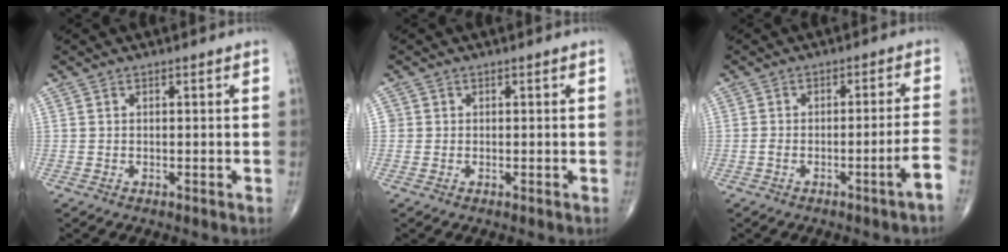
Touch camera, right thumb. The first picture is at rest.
{"total": 0.9, "force": [0.0, 0.9, 0.0], "torque": [0.008, 0.004, -0.001]}
{"total": 4.9, "force": [-2.8, -0.3, 4.0], "torque": [-0.066, 0.027, -0.039]}